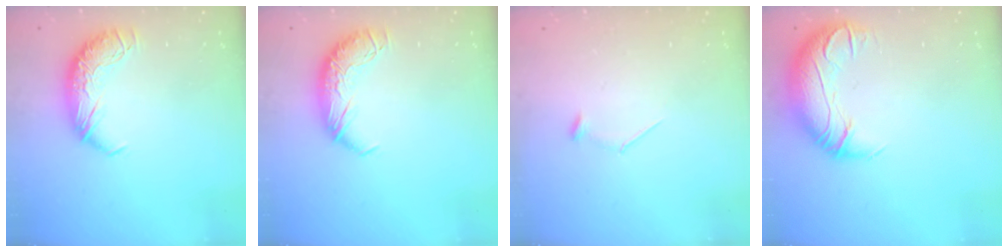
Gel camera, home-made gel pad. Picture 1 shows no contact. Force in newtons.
{"total": 0.0}
{"total": 7.9, "press": 7.9, "slide": 0.7}
{"total": 2.9, "press": 0.9, "slide": 2.8}